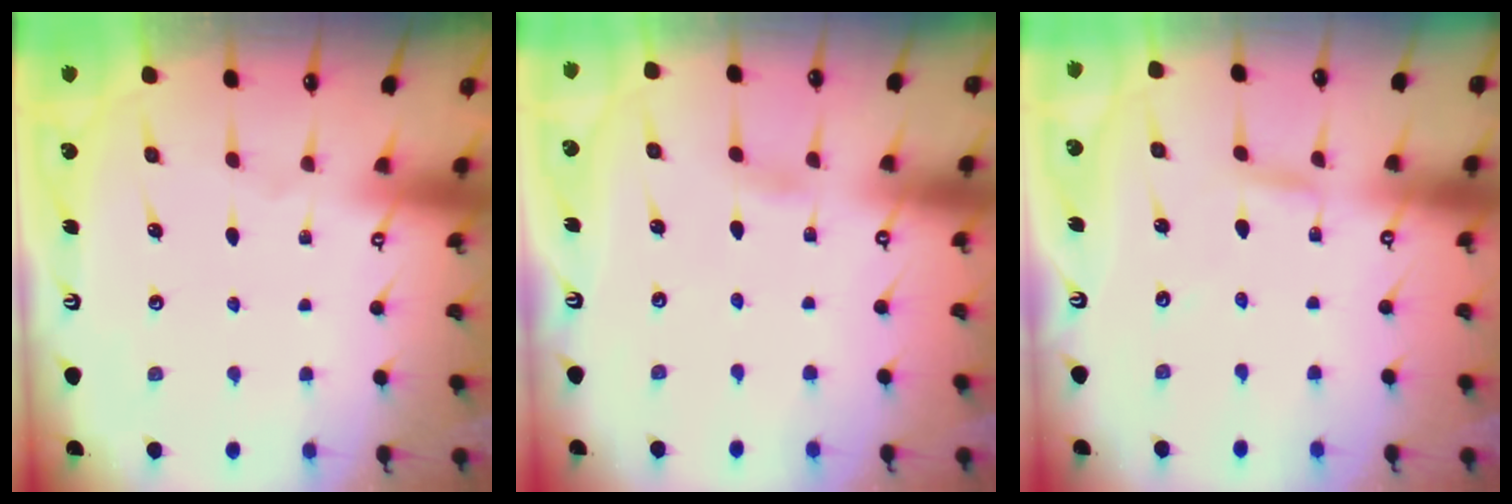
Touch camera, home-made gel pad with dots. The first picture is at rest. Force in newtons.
{"total": 1.7, "press": 1.7, "slide": 0.2}
{"total": 2.7, "press": 2.7, "slide": 0.1}